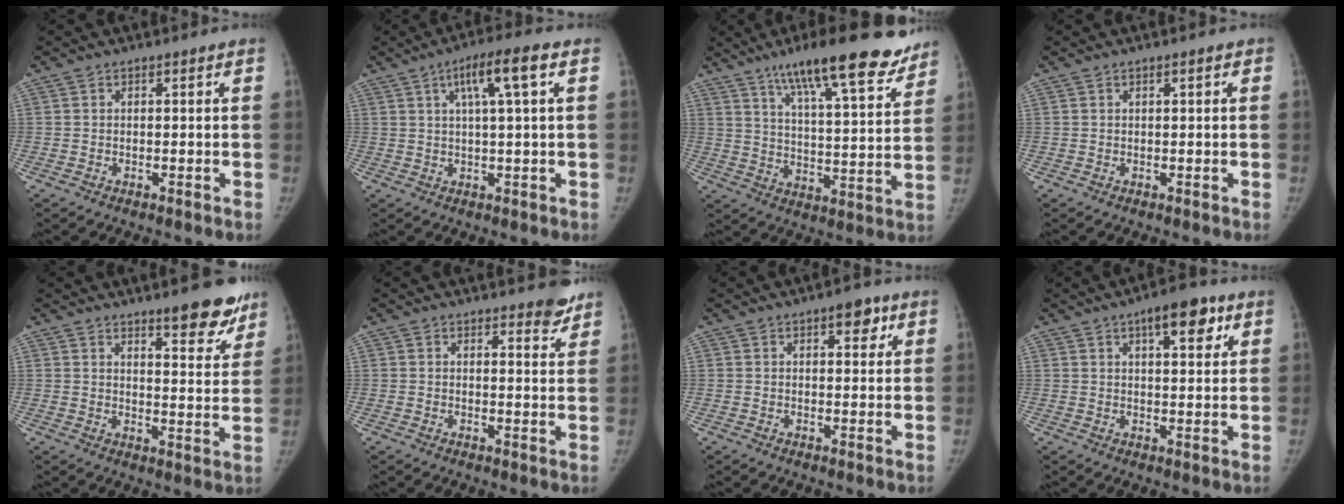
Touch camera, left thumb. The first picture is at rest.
{"total": 7.8, "force": [2.8, 0.6, 7.3], "torque": [-0.135, 0.008, 0.046]}
{"total": 20.9, "force": [14.8, 4.6, 14.0], "torque": [-0.185, -0.055, 0.228]}
{"total": 0.8, "force": [0.3, 0.2, 0.7], "torque": [-0.011, 0.002, 0.004]}
{"total": 10.7, "force": [7.8, 2.9, 6.7], "torque": [-0.049, -0.051, 0.107]}
{"total": 4.2, "force": [3.4, 1.3, 1.9], "torque": [-0.003, -0.025, 0.040]}
{"total": 4.5, "force": [2.4, 2.2, 3.2], "torque": [-0.021, -0.006, 0.027]}
{"total": 8.8, "force": [4.6, 3.5, 6.7], "torque": [-0.071, -0.015, 0.061]}